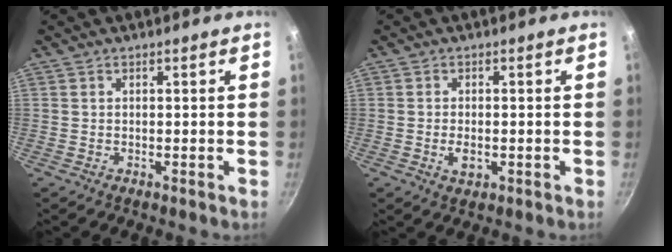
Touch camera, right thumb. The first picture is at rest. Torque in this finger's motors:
{"motor_torque": [-0.49, -0.08, -0.14, 0.16, -0.02]}